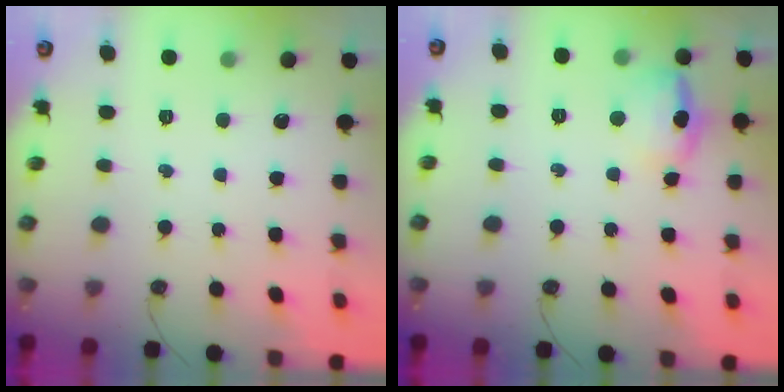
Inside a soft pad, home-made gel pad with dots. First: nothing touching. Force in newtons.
{"total": 11.5, "press": 11.4, "slide": 1.6}